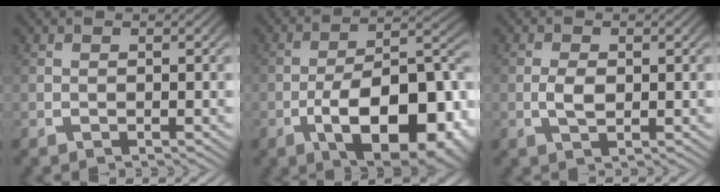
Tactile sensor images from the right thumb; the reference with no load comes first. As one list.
[{"total": 16.2, "force": [-3.9, 9.2, 12.7], "torque": [-0.220, -0.067, -0.028]}, {"total": 2.2, "force": [0.0, 1.3, 1.8], "torque": [-0.046, -0.010, 0.004]}]